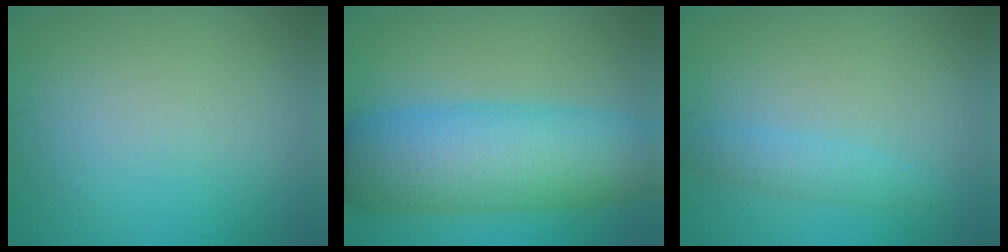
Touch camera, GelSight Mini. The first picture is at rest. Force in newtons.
{"total": 10.8, "press": 10.8, "slide": 0.2}
{"total": 2.0, "press": 1.9, "slide": 0.2}